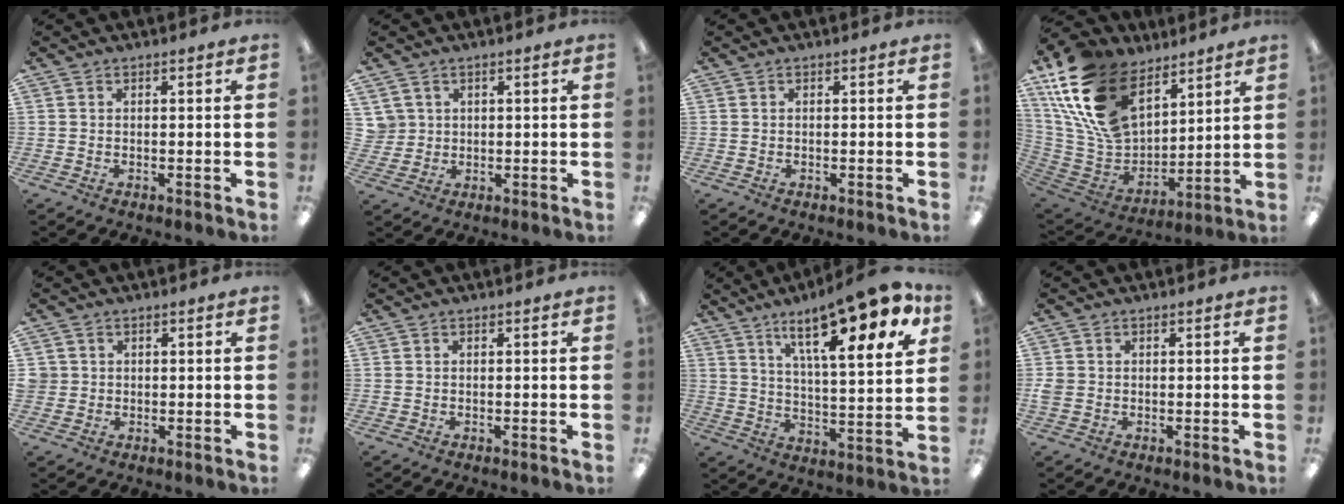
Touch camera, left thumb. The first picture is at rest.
{"total": 3.6, "force": [1.6, 3.2, 0.2], "torque": [-0.017, 0.005, 0.032]}
{"total": 0.0}
{"total": 23.0, "force": [13.1, 13.6, 13.2], "torque": [-0.296, -0.056, 0.245]}
{"total": 2.3, "force": [0.4, 2.3, 0.2], "torque": [-0.008, 0.002, 0.007]}
{"total": 0.0}
{"total": 19.8, "force": [12.9, 4.9, 14.2], "torque": [-0.215, -0.077, 0.201]}
{"total": 1.8, "force": [-0.2, 1.6, 0.9], "torque": [-0.016, 0.005, -0.004]}